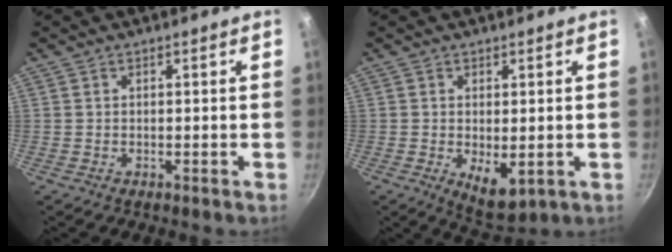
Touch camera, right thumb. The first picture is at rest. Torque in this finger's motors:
{"motor_torque": [-0.27, 0.40, 0.36, 0.45, 0.10]}